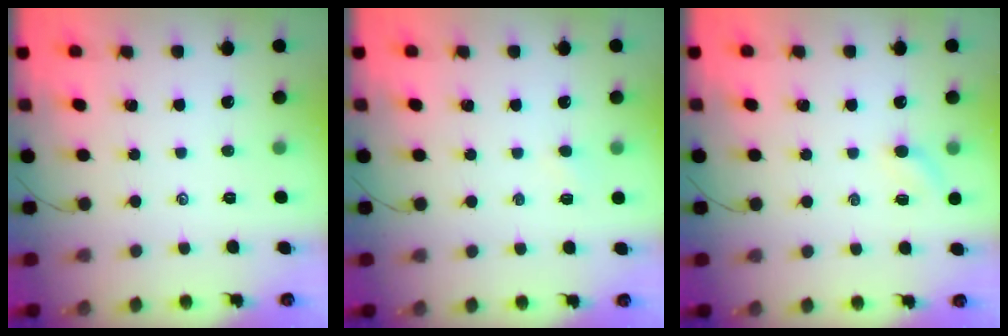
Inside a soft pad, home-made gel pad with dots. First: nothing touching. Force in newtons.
{"total": 2.4, "press": 2.2, "slide": 0.8}
{"total": 3.4, "press": 3.2, "slide": 1.1}